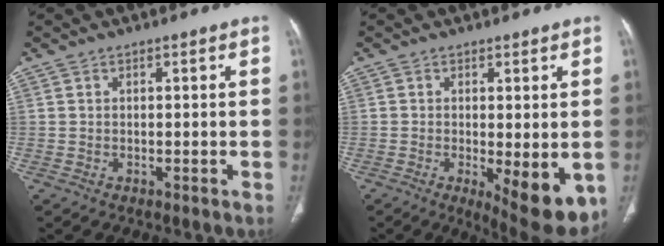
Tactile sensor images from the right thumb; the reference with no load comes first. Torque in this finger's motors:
{"motor_torque": [-0.17, 1.23, -0.04, 0.12, 0.09]}